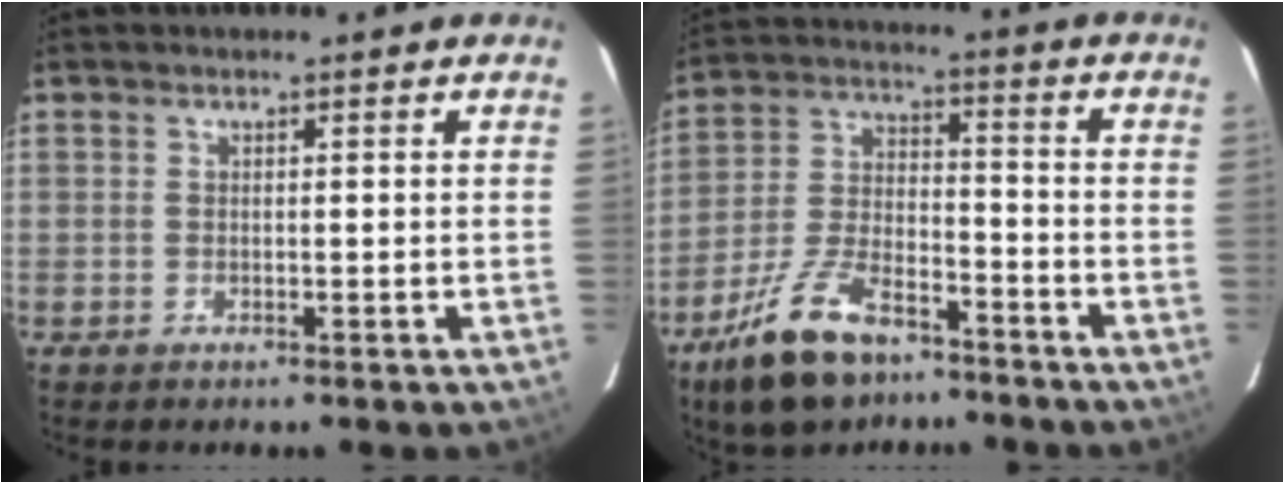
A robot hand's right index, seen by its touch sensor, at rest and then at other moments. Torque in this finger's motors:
{"motor_torque": [1.06, -1.08, 0.50, 0.06]}